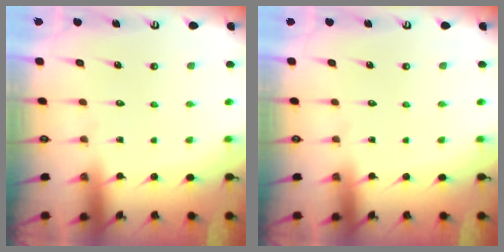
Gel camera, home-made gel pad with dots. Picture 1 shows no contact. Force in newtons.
{"total": 0.0}